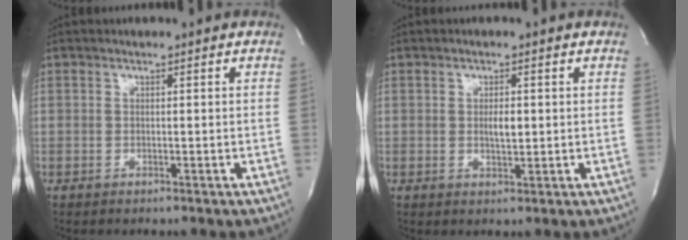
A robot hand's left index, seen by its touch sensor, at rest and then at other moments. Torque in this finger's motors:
{"motor_torque": [0.08, 0.02, 0.04, 0.01]}